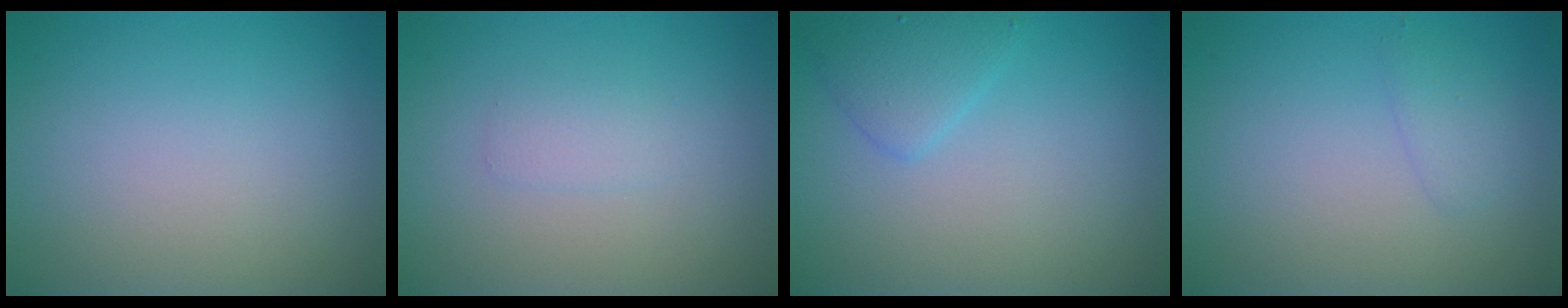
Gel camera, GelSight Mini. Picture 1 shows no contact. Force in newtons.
{"total": 1.2, "press": 1.2, "slide": 0.0}
{"total": 2.1, "press": 2.1, "slide": 0.0}
{"total": 1.2, "press": 1.2, "slide": 0.1}